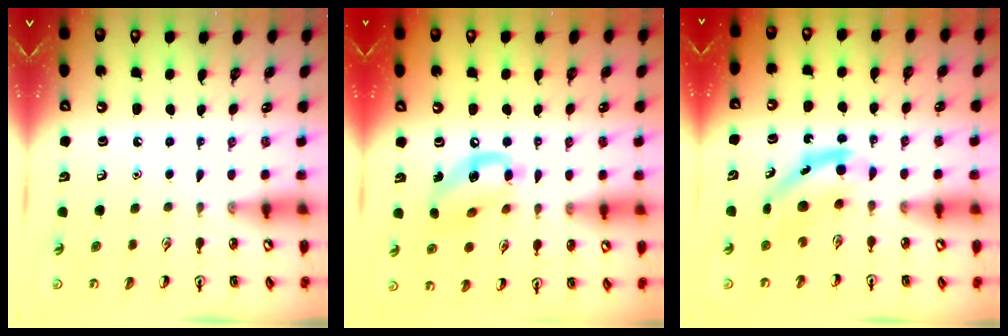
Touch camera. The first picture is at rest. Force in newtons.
{"total": 12.5, "press": 12.2, "slide": 2.8}
{"total": 4.9, "press": 4.8, "slide": 0.9}